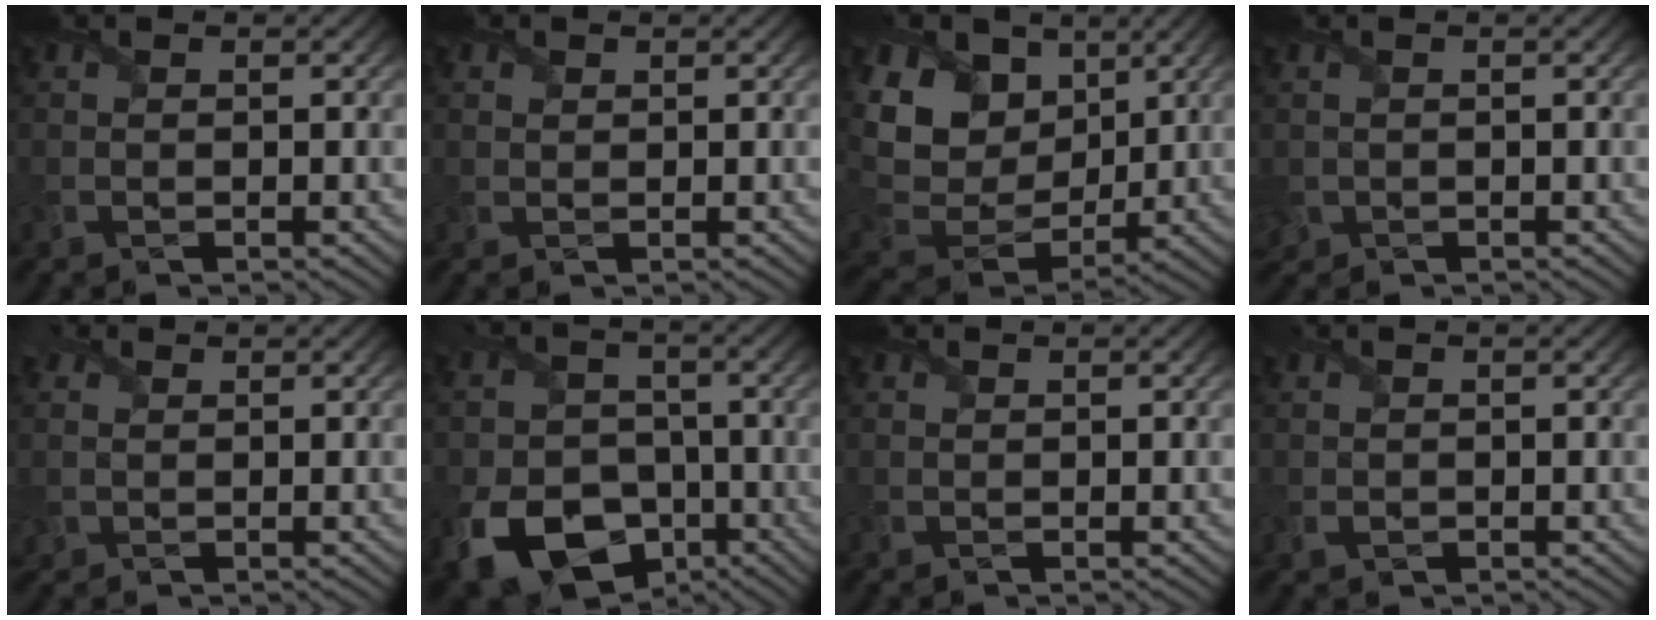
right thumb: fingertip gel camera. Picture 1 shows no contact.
{"total": 0.7, "force": [0.5, 0.4, 0.0], "torque": [-0.006, 0.000, 0.010]}
{"total": 14.5, "force": [5.7, 10.9, 7.7], "torque": [-0.231, 0.041, 0.120]}
{"total": 1.3, "force": [-0.1, 1.3, 0.3], "torque": [-0.024, -0.003, -0.006]}
{"total": 1.8, "force": [0.8, 1.6, 0.4], "torque": [-0.024, 0.005, 0.011]}
{"total": 14.5, "force": [-6.6, 10.5, 7.5], "torque": [-0.172, -0.049, -0.120]}
{"total": 0.0}
{"total": 0.9, "force": [-0.3, 0.7, 0.3], "torque": [-0.010, -0.002, -0.008]}